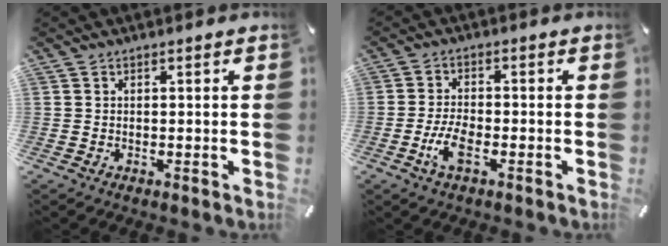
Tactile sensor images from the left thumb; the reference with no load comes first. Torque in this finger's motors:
{"motor_torque": [0.73, 0.93, 0.84, 0.35, 0.01]}